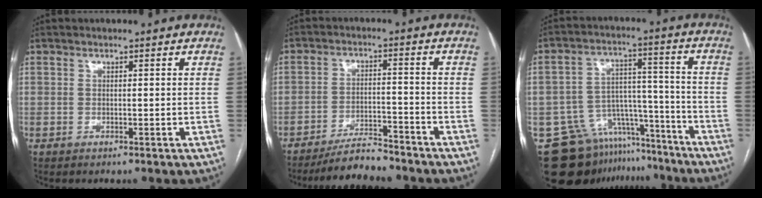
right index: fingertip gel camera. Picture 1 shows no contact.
{"total": 7.1, "force": [-6.6, 1.3, 2.2], "torque": [-0.038, -0.008, -0.114]}
{"total": 15.5, "force": [-12.7, 8.5, 2.8], "torque": [-0.043, 0.064, -0.183]}